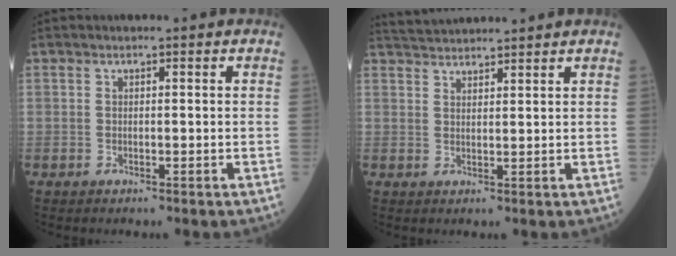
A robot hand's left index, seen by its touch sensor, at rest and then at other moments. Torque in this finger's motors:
{"motor_torque": [1.00, -1.14, 0.14, 0.08]}